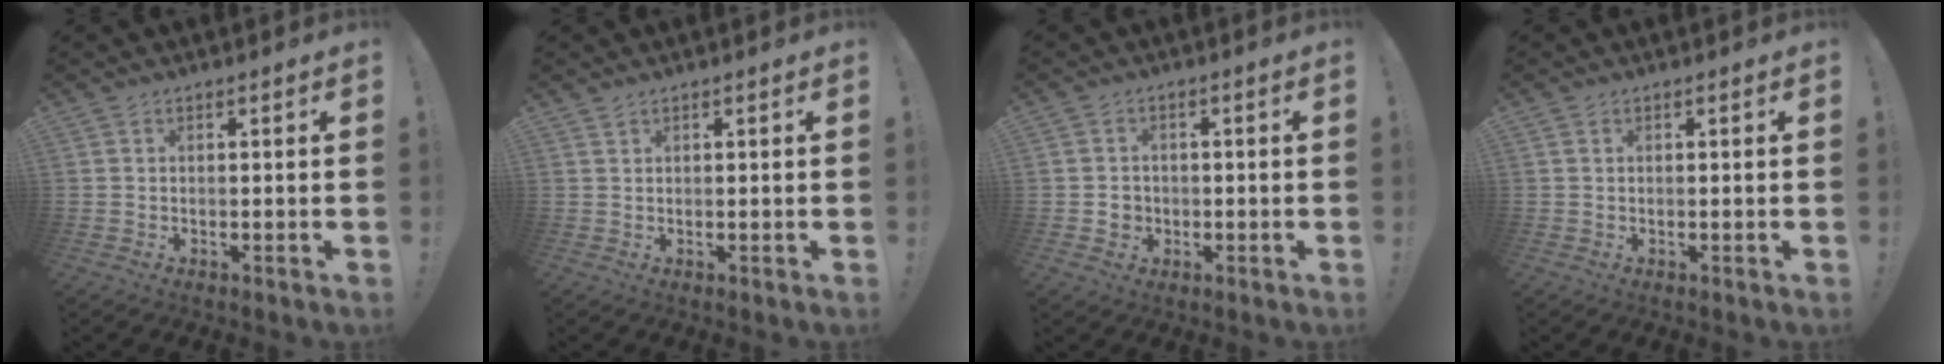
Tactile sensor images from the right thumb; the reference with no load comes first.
{"total": 0.9, "force": [0.8, 0.4, 0.3], "torque": [-0.006, 0.000, 0.016]}
{"total": 3.6, "force": [0.0, 3.5, 1.1], "torque": [-0.010, -0.002, 0.001]}
{"total": 0.5, "force": [0.2, 0.5, 0.1], "torque": [-0.010, 0.005, 0.006]}